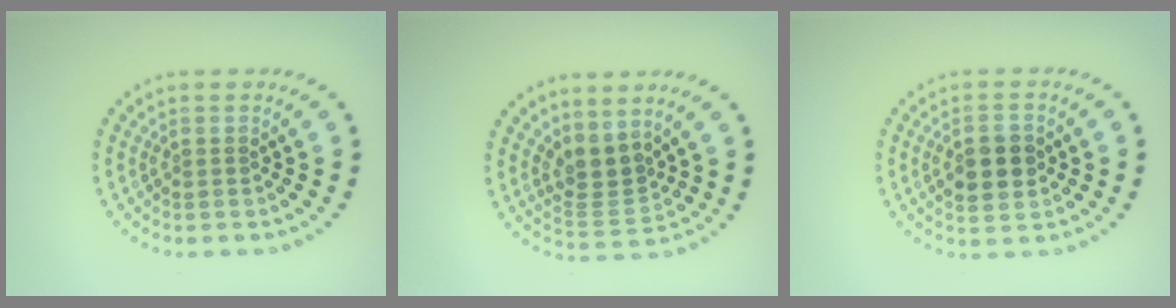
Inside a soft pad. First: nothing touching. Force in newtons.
{"total": 2.8, "press": 2.1, "slide": 1.8}
{"total": 3.8, "press": 3.8, "slide": 0.2}